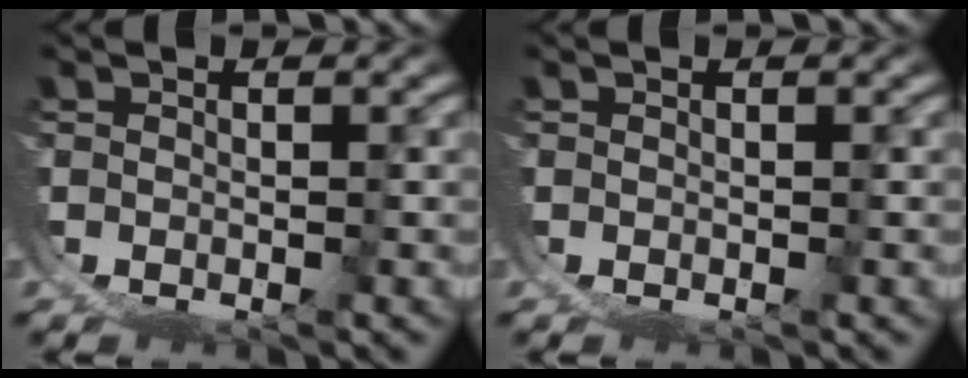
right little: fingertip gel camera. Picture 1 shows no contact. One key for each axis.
{"total": 0.0}